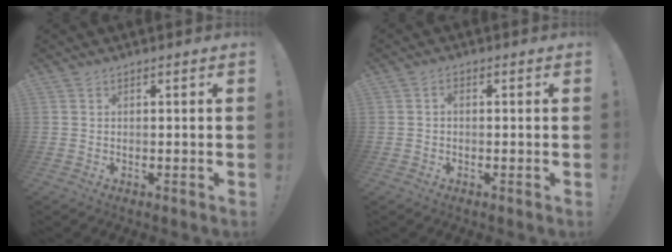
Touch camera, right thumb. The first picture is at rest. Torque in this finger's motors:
{"motor_torque": [-0.28, 0.05, -0.05, 0.13, 0.00]}